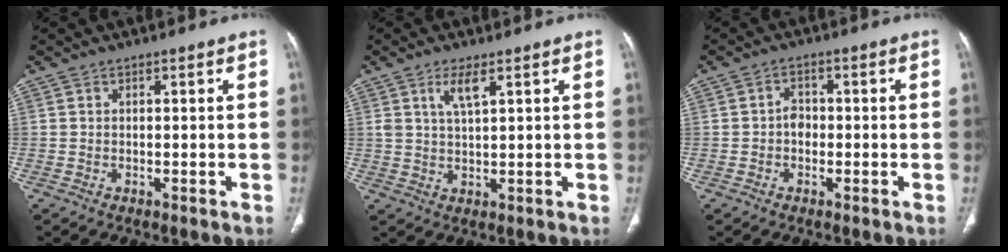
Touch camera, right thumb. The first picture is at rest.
{"total": 4.2, "force": [2.3, 1.2, 3.3], "torque": [-0.068, -0.012, 0.049]}
{"total": 2.5, "force": [-0.5, 2.1, 1.4], "torque": [-0.009, 0.009, -0.014]}